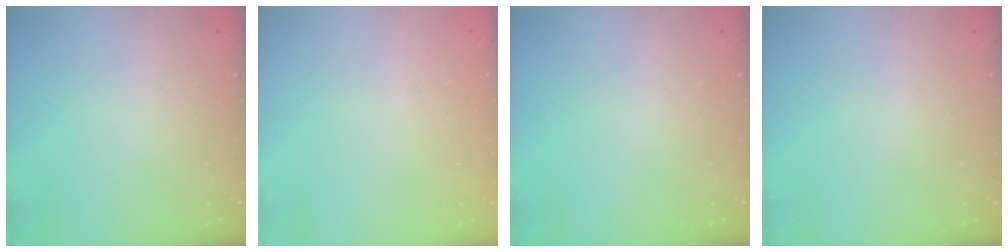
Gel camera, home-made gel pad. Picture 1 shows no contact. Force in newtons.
{"total": 0.0}
{"total": 0.0}
{"total": 0.0}